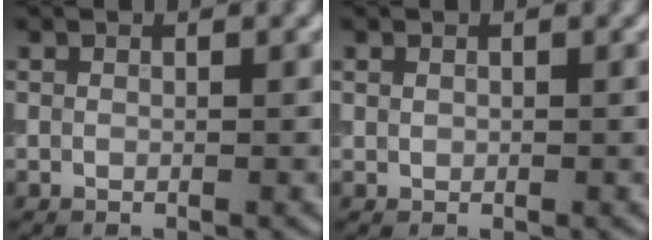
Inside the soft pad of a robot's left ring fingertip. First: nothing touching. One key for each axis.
{"total": 0.0}